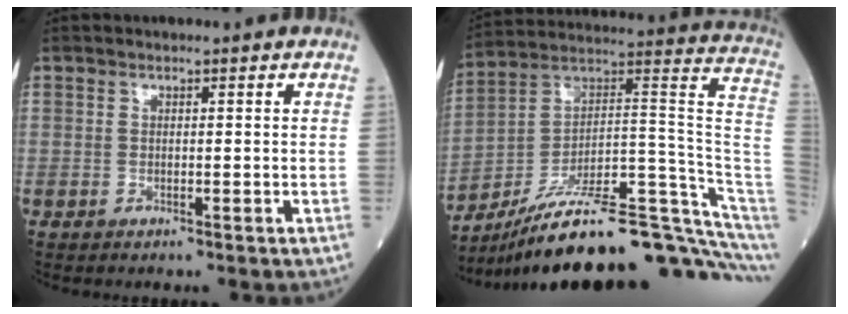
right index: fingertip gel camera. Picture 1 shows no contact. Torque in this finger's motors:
{"motor_torque": [0.33, -1.81, 1.05, 0.21]}